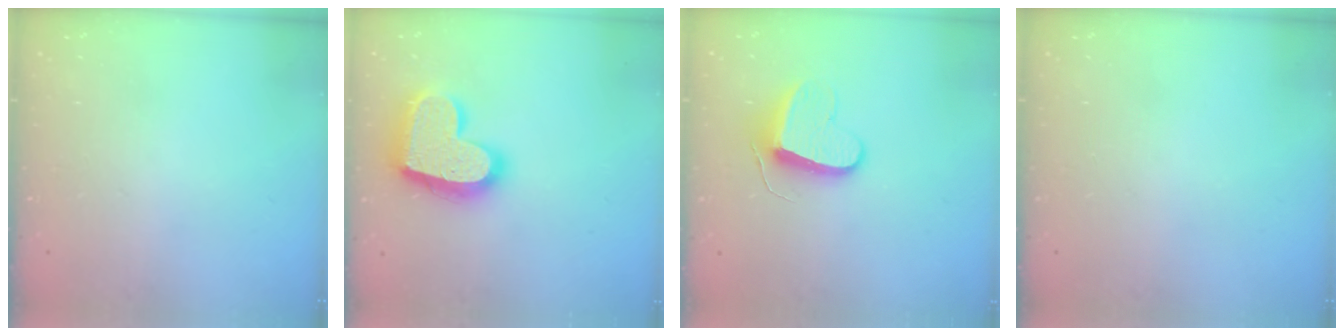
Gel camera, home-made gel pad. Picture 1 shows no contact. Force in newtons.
{"total": 20.3, "press": 20.3, "slide": 1.4}
{"total": 9.2, "press": 9.2, "slide": 0.3}
{"total": 0.0}